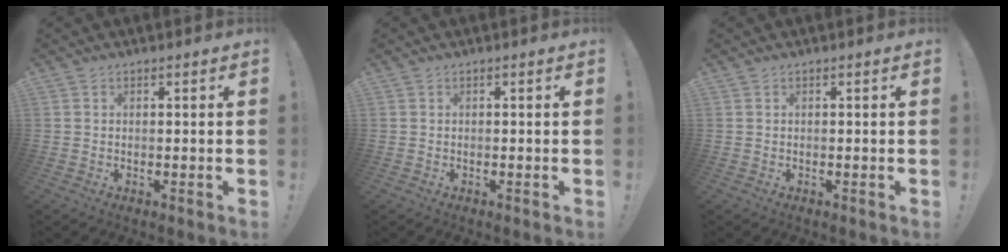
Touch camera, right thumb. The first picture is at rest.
{"total": 0.0}
{"total": 0.0}